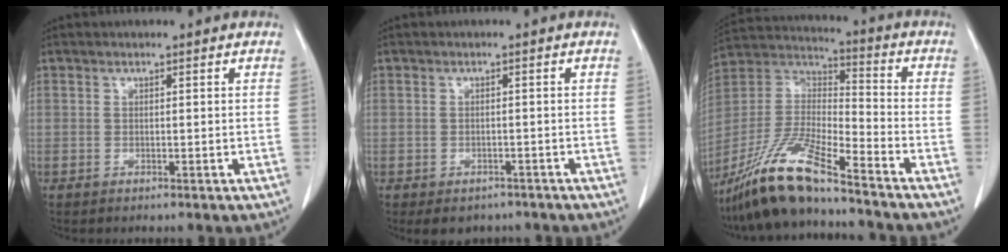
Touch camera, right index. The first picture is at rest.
{"total": 4.4, "force": [-3.4, 2.7, 0.9], "torque": [-0.001, 0.006, -0.041]}
{"total": 15.7, "force": [-12.4, 1.6, 9.5], "torque": [-0.198, -0.013, -0.234]}